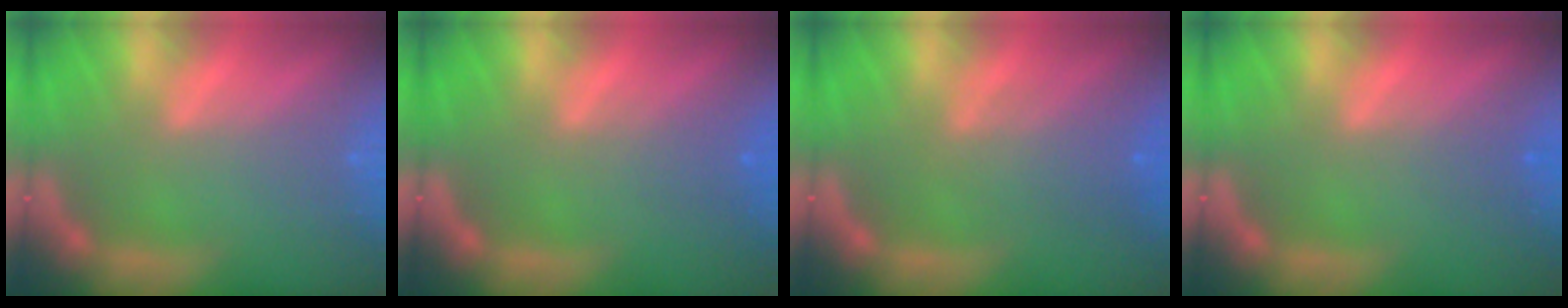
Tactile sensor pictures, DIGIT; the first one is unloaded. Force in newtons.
{"total": 1.9}
{"total": 3.6}
{"total": 1.5}